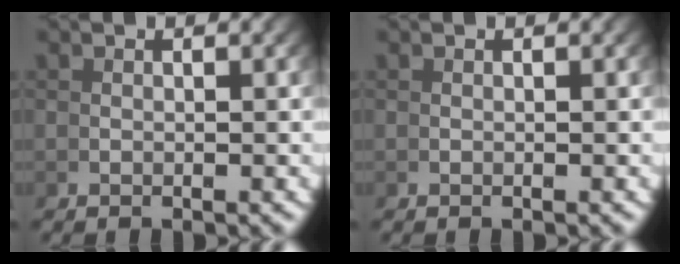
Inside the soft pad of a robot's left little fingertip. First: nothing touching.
{"total": 0.0}